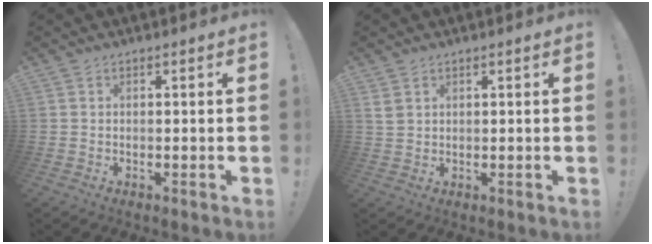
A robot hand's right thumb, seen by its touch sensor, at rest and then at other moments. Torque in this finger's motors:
{"motor_torque": [0.15, 0.99, 0.23, 0.51, 0.16]}